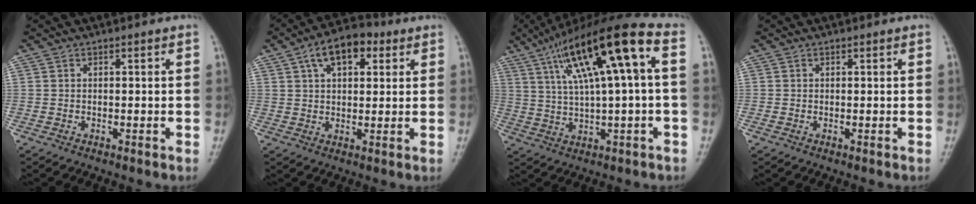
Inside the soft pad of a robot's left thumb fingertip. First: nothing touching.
{"total": 10.0, "force": [4.2, 5.6, 7.2], "torque": [-0.099, 0.008, 0.061]}
{"total": 18.0, "force": [5.0, 3.6, 16.9], "torque": [-0.285, 0.030, 0.084]}
{"total": 0.5, "force": [-0.2, 0.4, 0.1], "torque": [-0.001, 0.003, -0.005]}